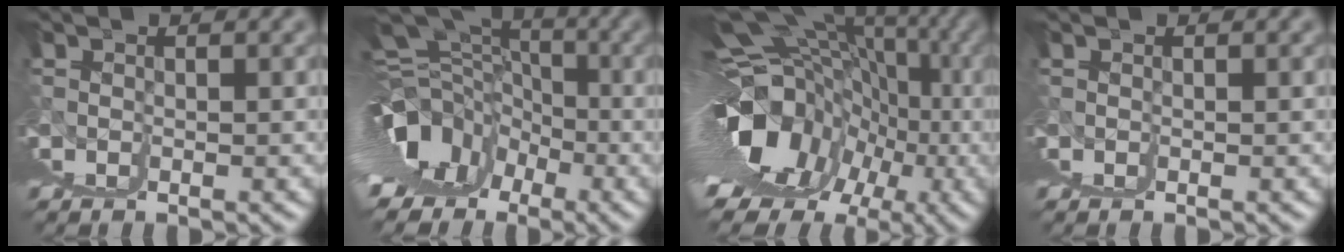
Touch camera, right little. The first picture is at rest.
{"total": 8.6, "force": [1.0, 2.7, 8.1], "torque": [-0.096, 0.017, 0.030]}
{"total": 14.2, "force": [0.8, 5.6, 13.0], "torque": [-0.156, 0.007, 0.027]}
{"total": 0.0}